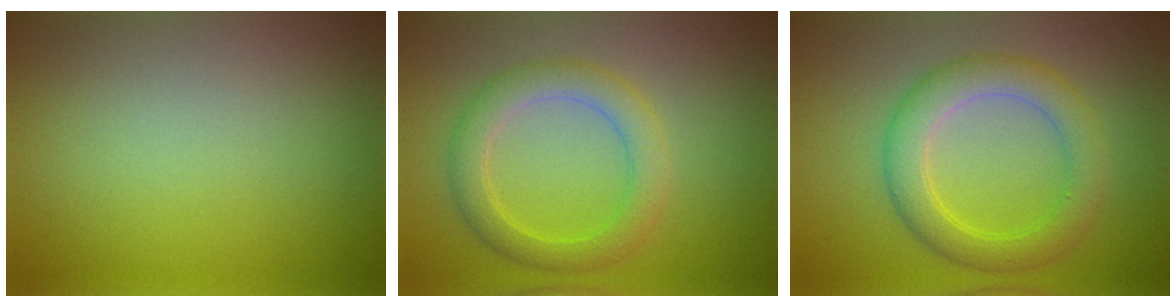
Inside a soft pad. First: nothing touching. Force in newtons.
{"total": 3.8, "press": 3.8, "slide": 0.2}
{"total": 4.6, "press": 4.6, "slide": 0.2}